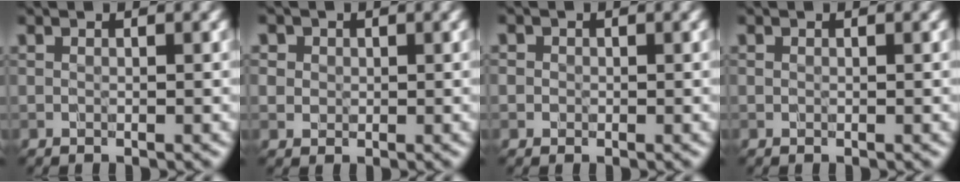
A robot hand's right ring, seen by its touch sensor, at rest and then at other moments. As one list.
[{"total": 1.9, "force": [0.8, 1.7, 0.5], "torque": [-0.007, 0.005, 0.014]}, {"total": 0.8, "force": [-0.1, 0.8, 0.0], "torque": [0.010, -0.005, -0.006]}, {"total": 0.0}]